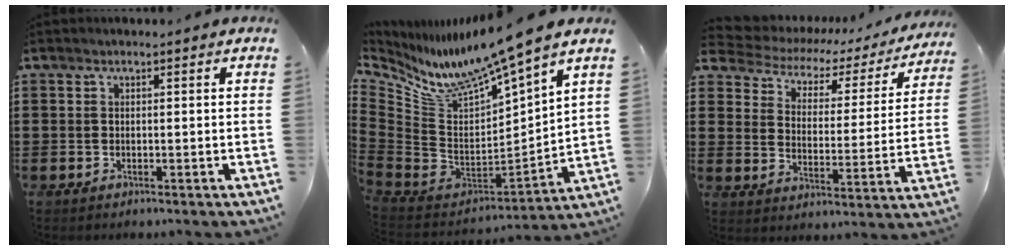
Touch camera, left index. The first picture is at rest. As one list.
[{"total": 9.8, "force": [8.7, -0.5, 4.5], "torque": [-0.118, -0.079, 0.139]}, {"total": 3.4, "force": [2.5, 1.9, 1.2], "torque": [-0.042, -0.021, 0.034]}]